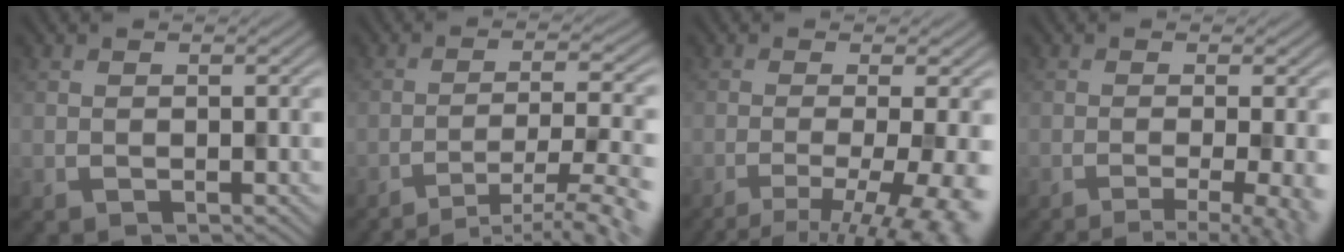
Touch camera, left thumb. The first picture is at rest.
{"total": 10.3, "force": [-7.9, 1.9, 6.4], "torque": [-0.088, 0.008, -0.098]}
{"total": 9.2, "force": [-4.2, 2.1, 7.9], "torque": [-0.097, -0.010, -0.042]}
{"total": 7.5, "force": [-3.1, 2.2, 6.5], "torque": [-0.060, 0.003, -0.026]}